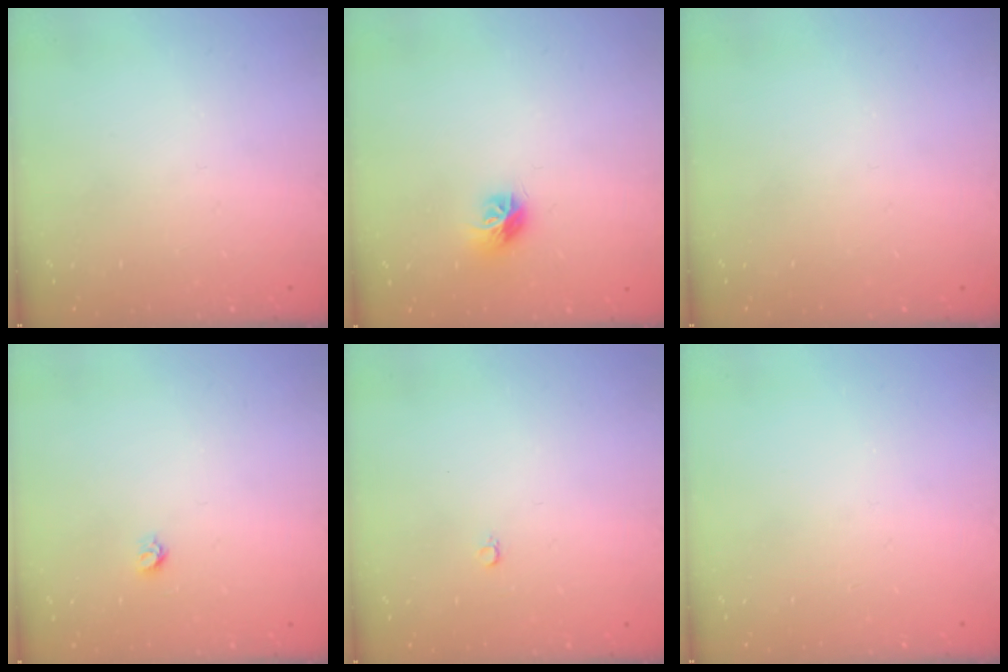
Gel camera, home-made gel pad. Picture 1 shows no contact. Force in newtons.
{"total": 7.7, "press": 7.7, "slide": 0.2}
{"total": 0.0}
{"total": 3.4, "press": 3.4, "slide": 0.2}
{"total": 2.4, "press": 2.4, "slide": 0.2}
{"total": 0.0}